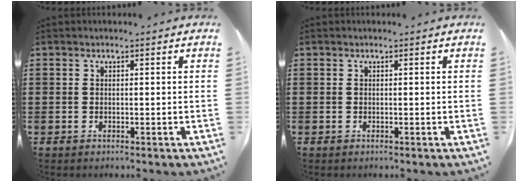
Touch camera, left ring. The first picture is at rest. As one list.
[{"total": 0.0}]